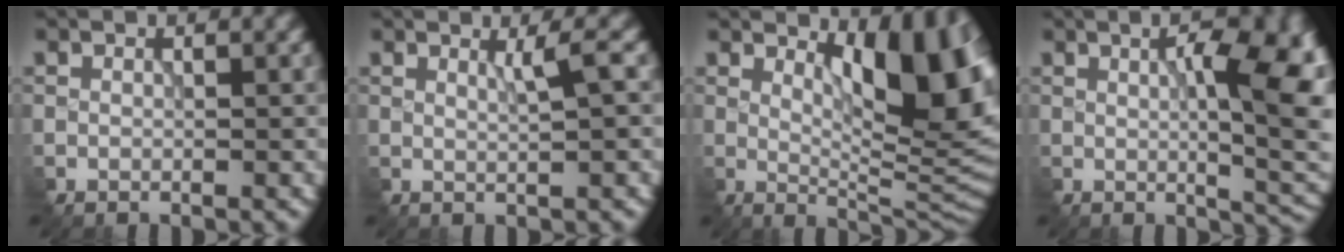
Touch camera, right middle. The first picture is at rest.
{"total": 1.5, "force": [0.6, 0.2, 1.3], "torque": [-0.020, 0.001, 0.010]}
{"total": 10.5, "force": [3.3, 4.0, 9.1], "torque": [-0.117, -0.007, 0.057]}
{"total": 9.9, "force": [1.1, 3.1, 9.3], "torque": [-0.115, 0.002, 0.024]}